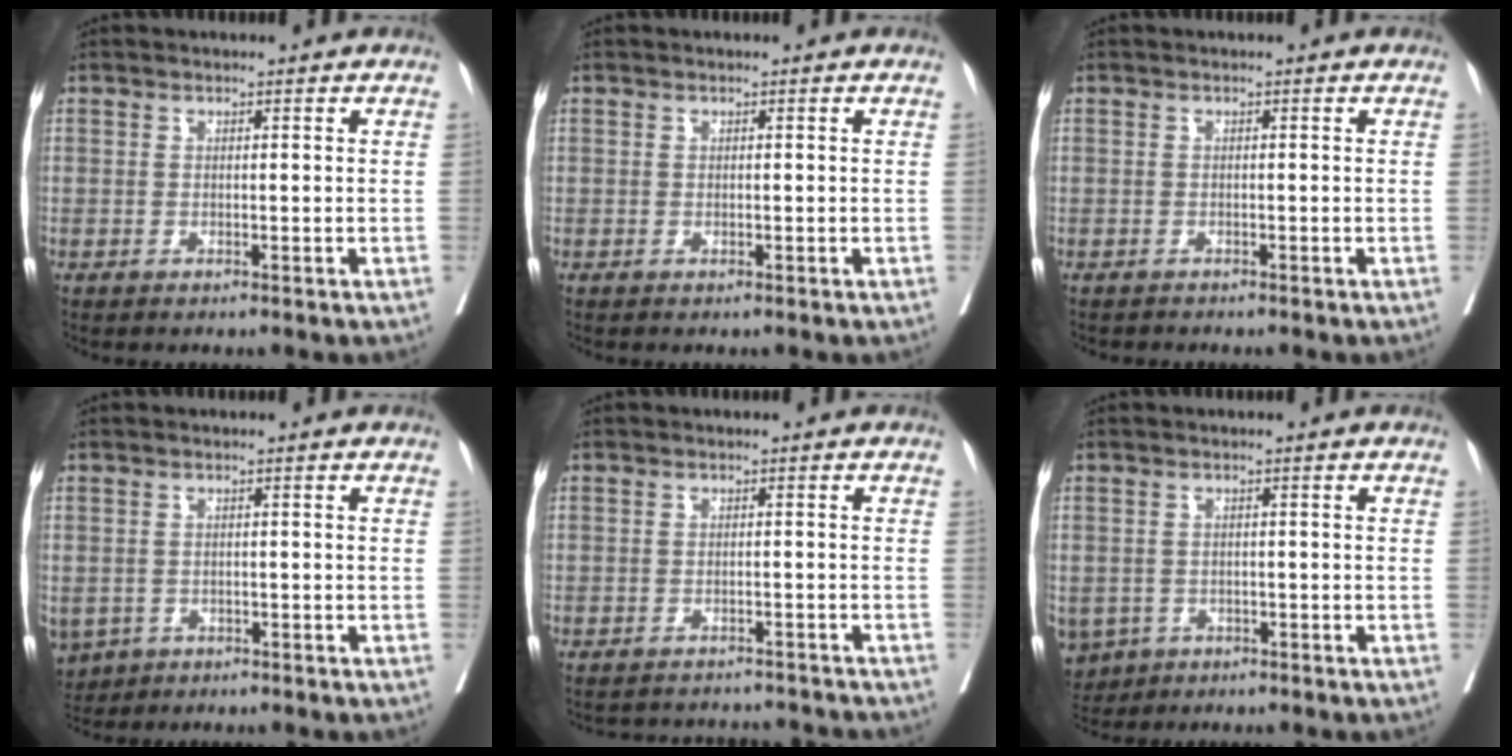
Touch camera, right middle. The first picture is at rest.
{"total": 0.0}
{"total": 1.1, "force": [-1.1, 0.0, 0.2], "torque": [-0.004, 0.000, -0.018]}
{"total": 7.6, "force": [-3.7, 6.0, 2.9], "torque": [-0.080, -0.003, -0.054]}
{"total": 9.4, "force": [-9.2, 1.3, 1.2], "torque": [-0.019, 0.012, -0.108]}
{"total": 8.3, "force": [-4.2, 6.6, 2.7], "torque": [-0.078, -0.002, -0.060]}